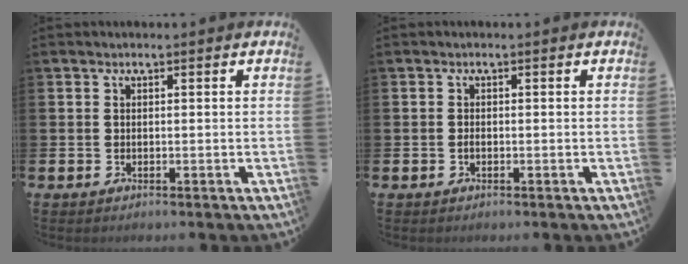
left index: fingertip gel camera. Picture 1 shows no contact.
{"total": 0.6, "force": [-0.3, 0.3, 0.4], "torque": [-0.003, -0.003, -0.007]}